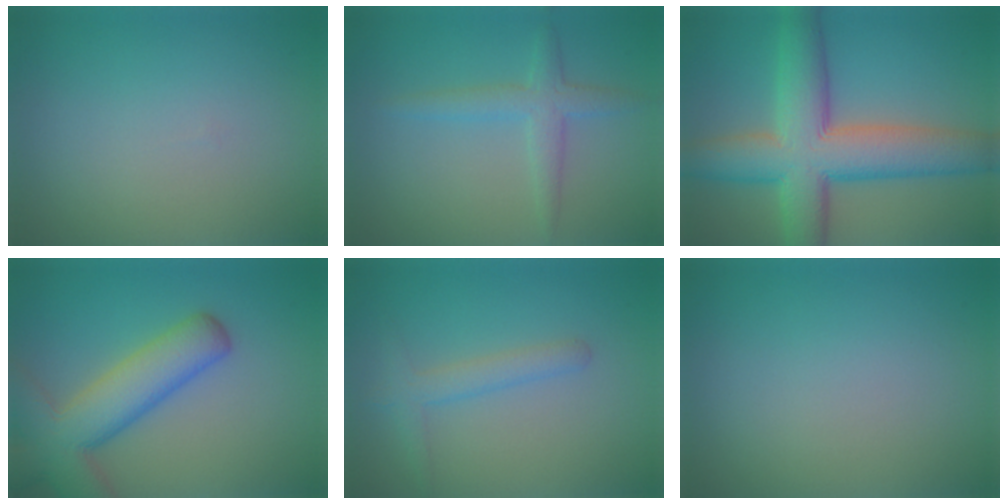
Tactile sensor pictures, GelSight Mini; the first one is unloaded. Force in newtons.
{"total": 2.6, "press": 2.6, "slide": 0.1}
{"total": 10.4, "press": 10.4, "slide": 0.5}
{"total": 8.5, "press": 8.5, "slide": 0.5}
{"total": 2.1, "press": 2.1, "slide": 0.1}
{"total": 0.0}